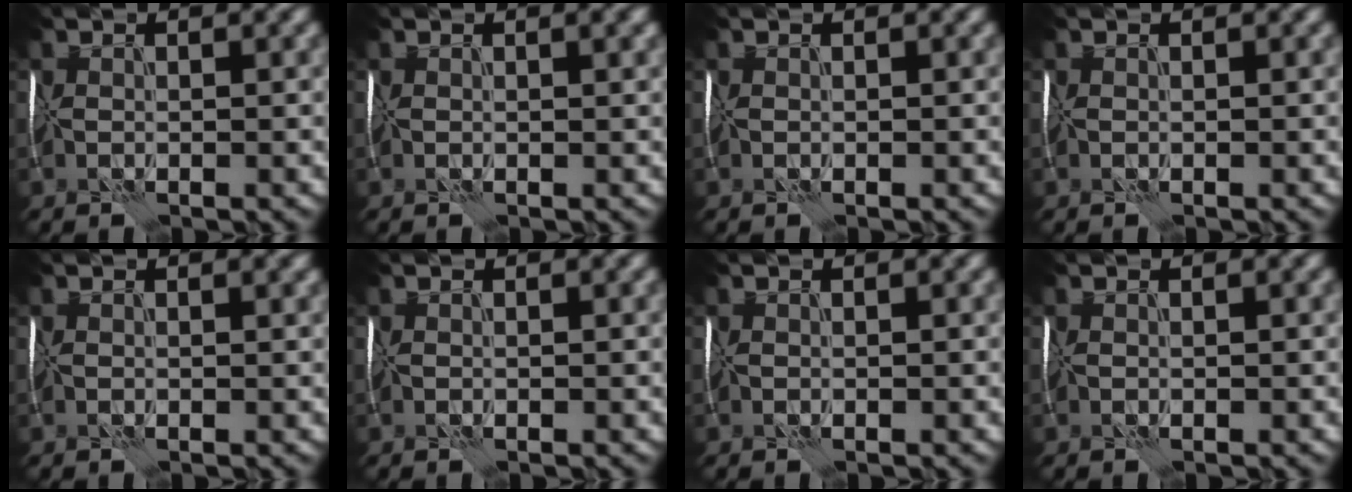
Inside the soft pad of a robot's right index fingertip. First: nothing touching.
{"total": 0.7, "force": [0.2, 0.2, 0.6], "torque": [-0.008, 0.000, 0.004]}
{"total": 0.0}
{"total": 0.0}
{"total": 0.0}
{"total": 0.0}
{"total": 0.0}
{"total": 0.0}